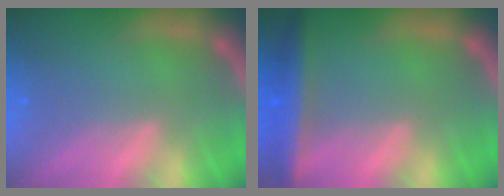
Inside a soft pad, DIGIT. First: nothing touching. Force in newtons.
{"total": 5.0}